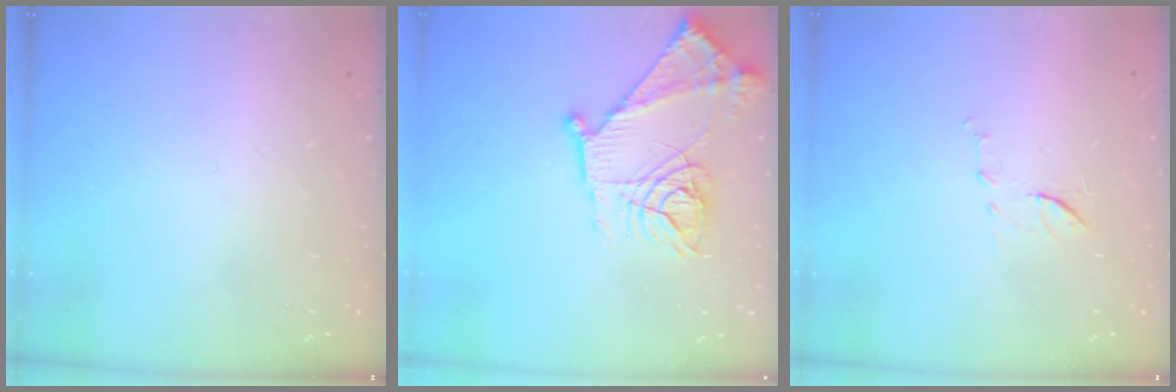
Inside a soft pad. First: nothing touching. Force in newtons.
{"total": 16.5, "press": 16.5, "slide": 1.3}
{"total": 6.1, "press": 5.9, "slide": 1.5}